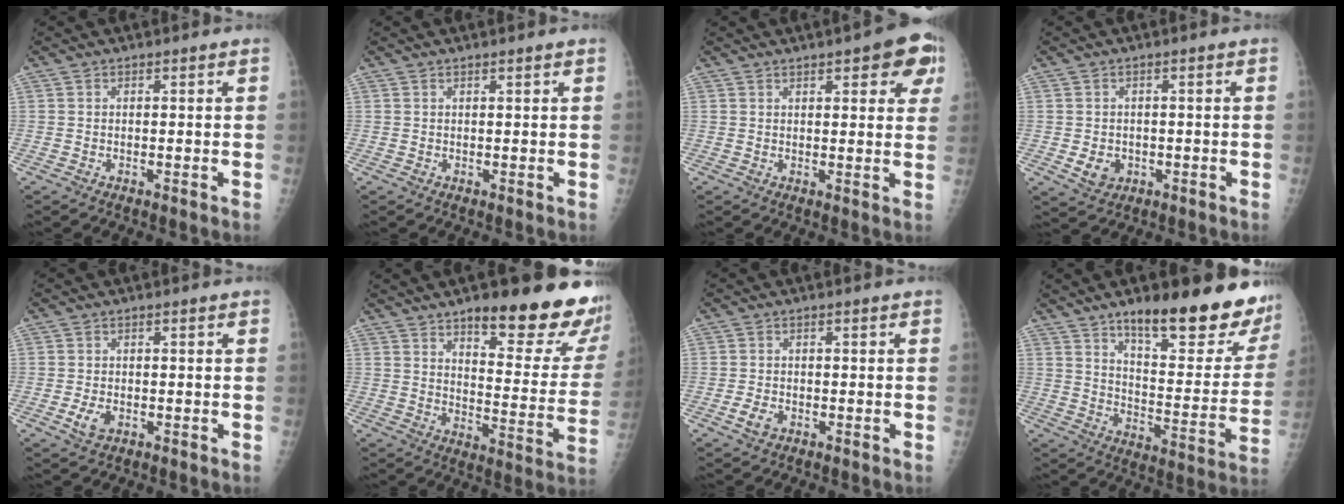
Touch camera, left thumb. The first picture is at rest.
{"total": 0.9, "force": [0.7, 0.1, 0.6], "torque": [-0.006, 0.000, 0.011]}
{"total": 9.0, "force": [4.5, 3.0, 7.2], "torque": [-0.057, -0.009, 0.046]}
{"total": 3.8, "force": [-0.8, 3.2, 1.9], "torque": [-0.020, 0.001, -0.003]}
{"total": 3.0, "force": [-1.0, 1.8, 2.1], "torque": [-0.042, -0.001, -0.017]}
{"total": 23.5, "force": [15.7, 6.5, 16.2], "torque": [-0.171, -0.085, 0.210]}
{"total": 2.7, "force": [-1.3, 1.8, 1.7], "torque": [-0.033, 0.002, -0.021]}
{"total": 23.9, "force": [17.2, 6.8, 15.1], "torque": [-0.162, -0.095, 0.243]}